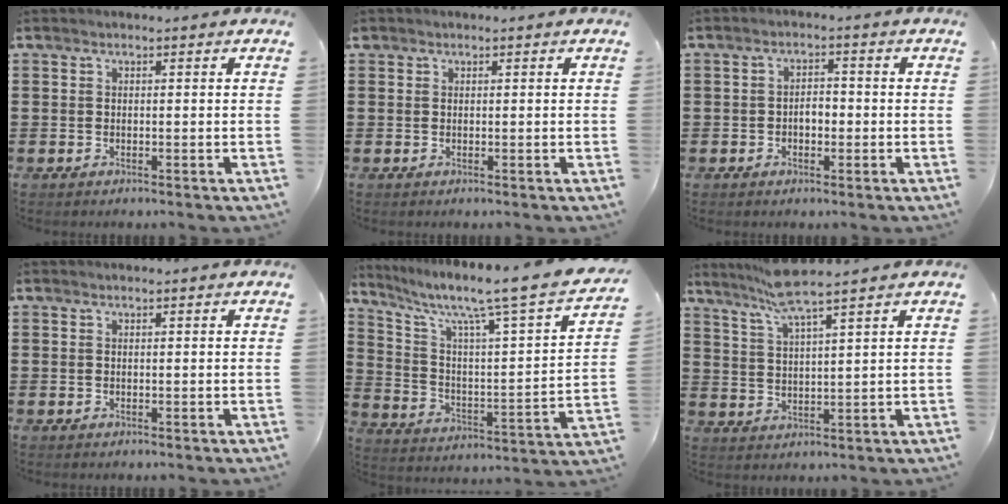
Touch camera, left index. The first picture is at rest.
{"total": 0.6, "force": [0.4, 0.4, 0.1], "torque": [-0.003, 0.003, 0.007]}
{"total": 2.4, "force": [-0.7, 1.2, 2.0], "torque": [-0.039, 0.005, -0.016]}
{"total": 0.0}
{"total": 8.3, "force": [6.7, 0.1, 5.0], "torque": [-0.117, -0.059, 0.097]}
{"total": 6.5, "force": [5.4, -0.5, 3.7], "torque": [-0.088, -0.016, 0.095]}